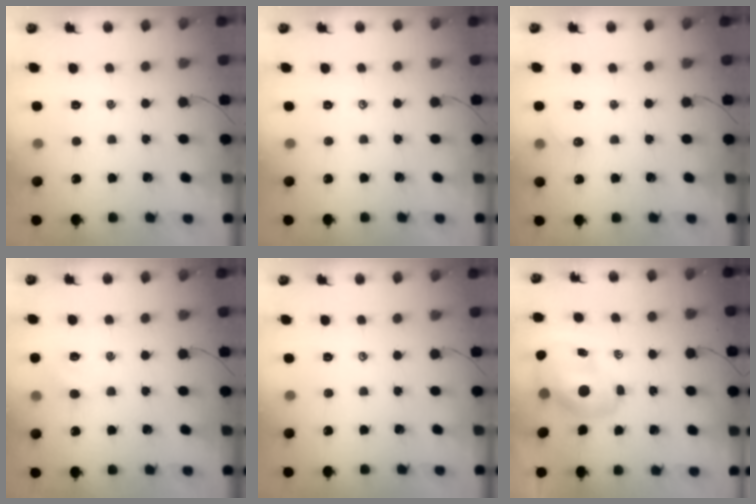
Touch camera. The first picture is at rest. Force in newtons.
{"total": 0.0}
{"total": 5.1, "press": 4.9, "slide": 1.5}
{"total": 4.1, "press": 3.9, "slide": 1.1}
{"total": 0.0}
{"total": 8.3, "press": 8.0, "slide": 2.4}